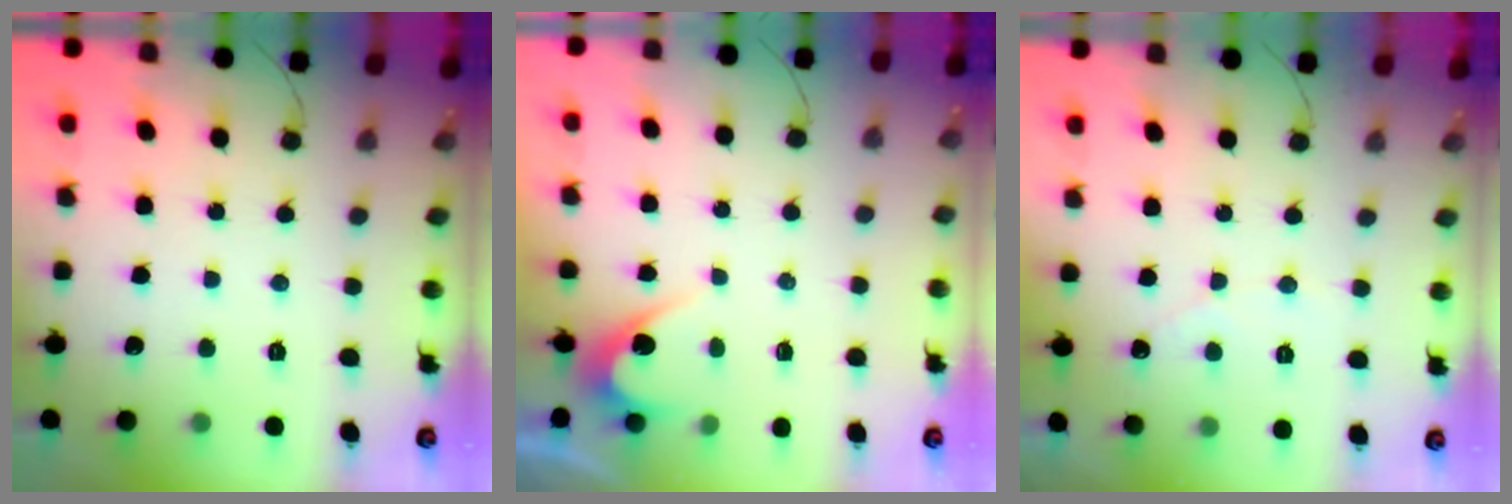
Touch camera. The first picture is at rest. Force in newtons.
{"total": 3.2, "press": 3.2, "slide": 0.3}
{"total": 2.8, "press": 2.8, "slide": 0.2}